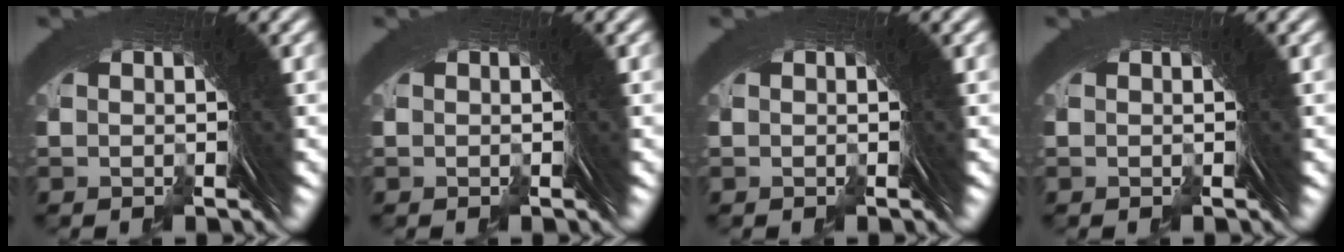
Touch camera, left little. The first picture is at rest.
{"total": 0.0}
{"total": 0.0}
{"total": 0.0}